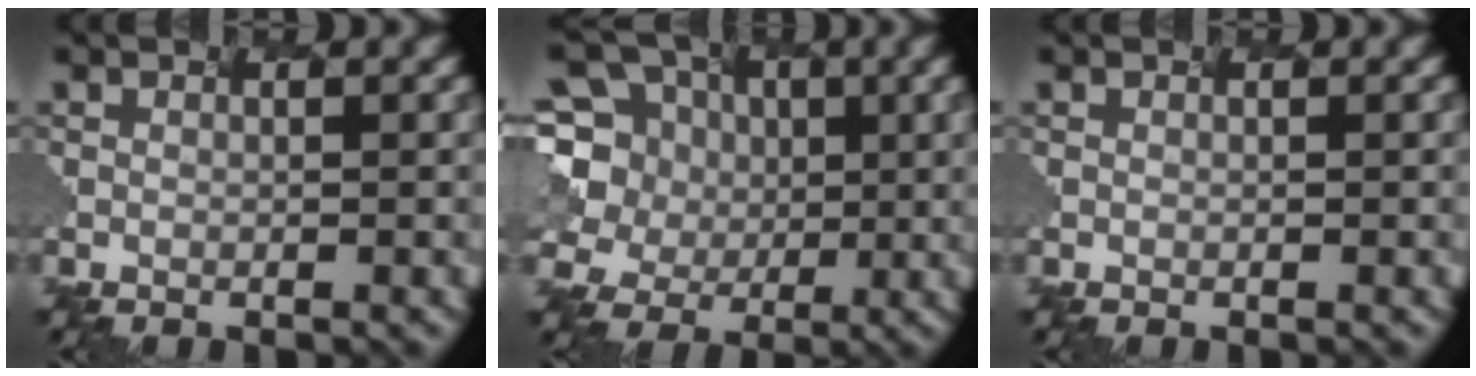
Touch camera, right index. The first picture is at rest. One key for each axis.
{"total": 7.6, "fx": 1.3, "fy": 6.9, "fz": 2.9, "tx": -0.094, "ty": 0.020, "tz": -0.002}
{"total": 0.0}